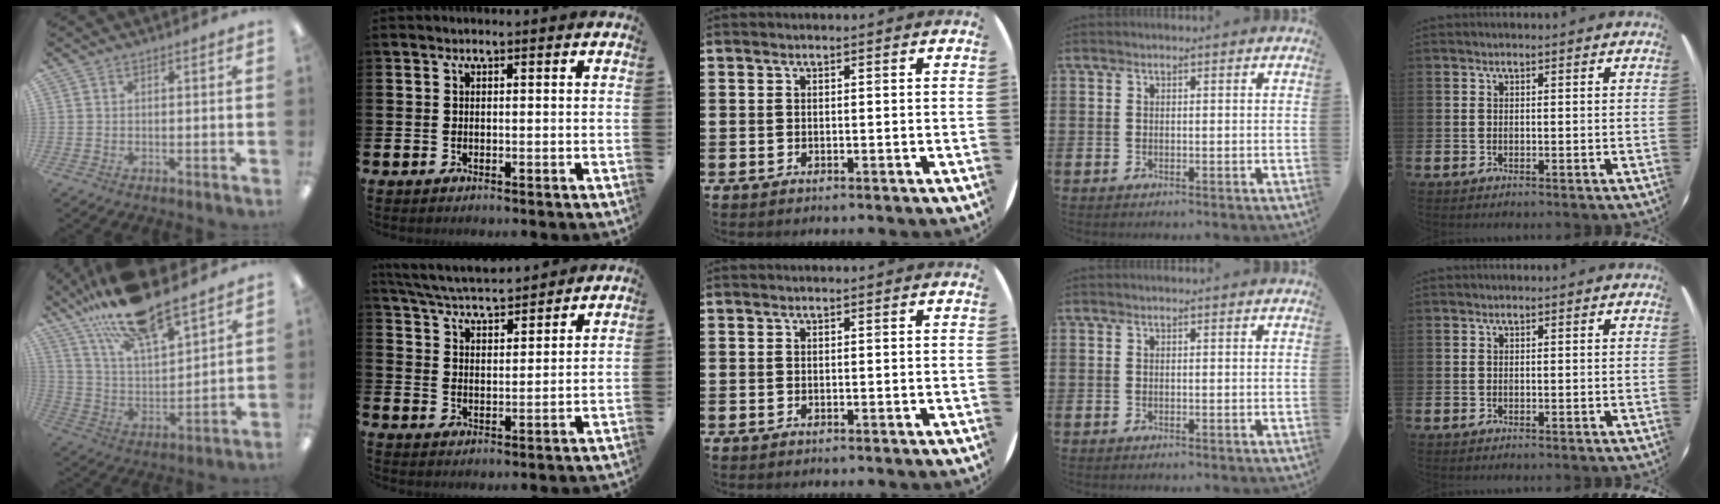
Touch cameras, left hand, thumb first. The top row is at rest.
{"thumb": {"total": 17.5, "force": [14.8, 4.4, 8.2], "torque": [-0.162, -0.090, 0.261]}, "index": {"total": 5.5, "force": [5.3, 0.5, 1.0], "torque": [-0.041, -0.034, 0.093]}}